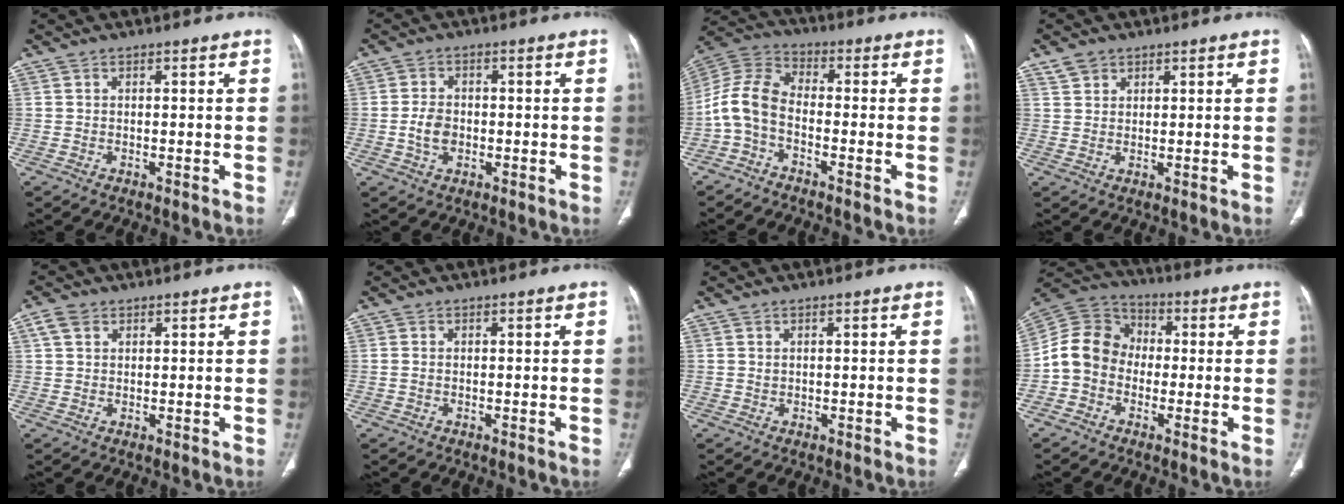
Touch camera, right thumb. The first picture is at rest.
{"total": 4.4, "force": [-0.8, 3.2, 2.9], "torque": [-0.049, 0.007, -0.013]}
{"total": 8.0, "force": [-2.8, 4.5, 6.0], "torque": [-0.127, 0.039, -0.074]}
{"total": 2.7, "force": [1.8, 1.8, 0.7], "torque": [-0.002, -0.003, 0.035]}
{"total": 3.1, "force": [1.5, 2.2, 1.5], "torque": [-0.027, 0.004, 0.031]}
{"total": 0.6, "force": [0.0, 0.4, 0.4], "torque": [-0.014, 0.001, 0.002]}
{"total": 0.6, "force": [0.3, 0.5, 0.2], "torque": [0.000, -0.001, 0.007]}
{"total": 10.4, "force": [-1.5, 8.9, 5.1], "torque": [-0.084, 0.037, -0.043]}